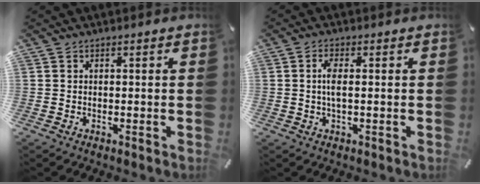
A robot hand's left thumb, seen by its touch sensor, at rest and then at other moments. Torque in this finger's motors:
{"motor_torque": [-0.16, 0.12, -0.02, 0.05, 0.07]}